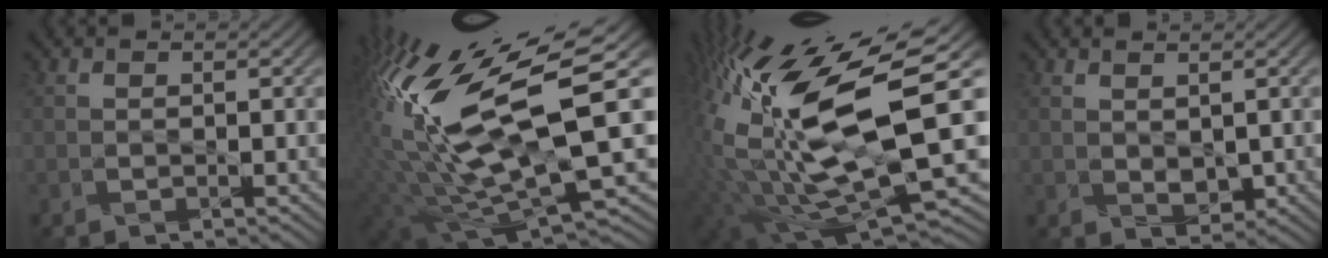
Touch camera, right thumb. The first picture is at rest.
{"total": 18.2, "force": [4.5, 6.6, 16.4], "torque": [-0.353, 0.001, 0.081]}
{"total": 19.2, "force": [3.1, 8.5, 16.9], "torque": [-0.381, -0.038, 0.073]}
{"total": 1.8, "force": [0.5, 1.0, 1.5], "torque": [-0.032, -0.004, 0.016]}